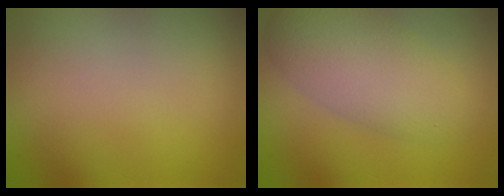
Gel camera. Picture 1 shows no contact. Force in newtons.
{"total": 5.5, "press": 5.5, "slide": 0.1}